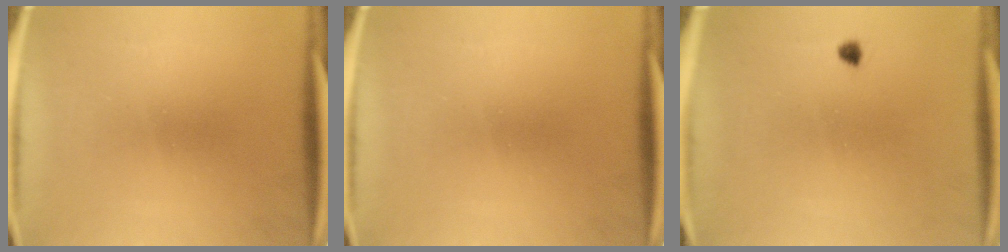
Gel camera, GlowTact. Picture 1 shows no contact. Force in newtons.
{"total": 0.0}
{"total": 1.0}